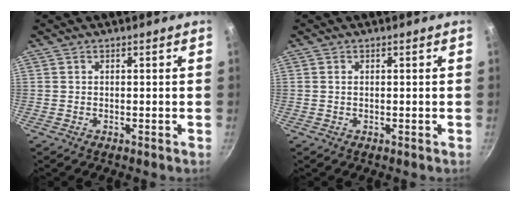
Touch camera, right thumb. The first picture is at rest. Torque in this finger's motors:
{"motor_torque": [-0.41, -0.38, 0.06, 0.42, -0.06]}